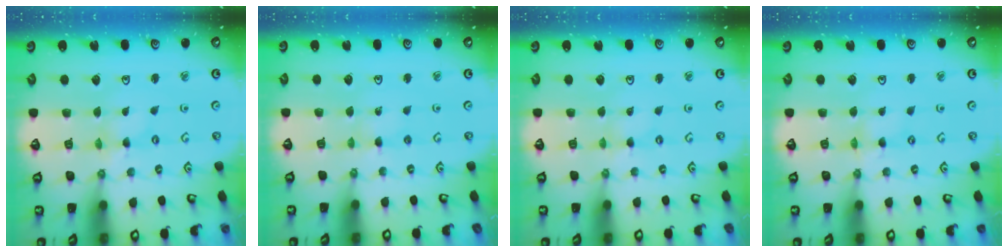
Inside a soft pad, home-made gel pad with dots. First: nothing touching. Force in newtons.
{"total": 3.0, "press": 3.0, "slide": 0.4}
{"total": 0.0}
{"total": 0.0}